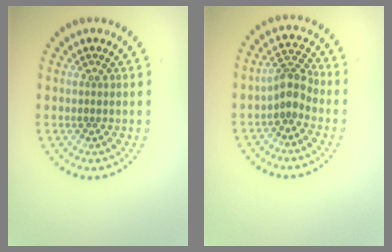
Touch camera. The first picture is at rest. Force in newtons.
{"total": 2.6, "press": 2.0, "slide": 1.7}